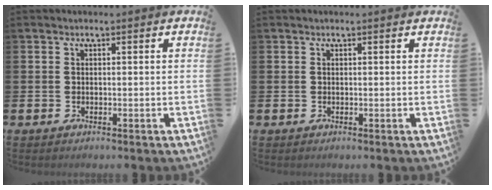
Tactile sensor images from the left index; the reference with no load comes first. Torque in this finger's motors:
{"motor_torque": [1.00, -1.13, 0.36, 0.06]}